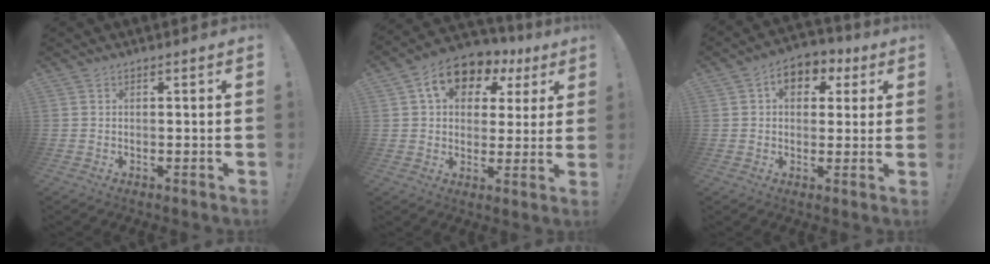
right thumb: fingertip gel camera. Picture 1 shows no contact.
{"total": 12.7, "force": [5.5, 9.0, 7.0], "torque": [-0.110, -0.018, 0.103]}
{"total": 8.2, "force": [2.4, 6.1, 5.0], "torque": [-0.063, -0.002, 0.044]}